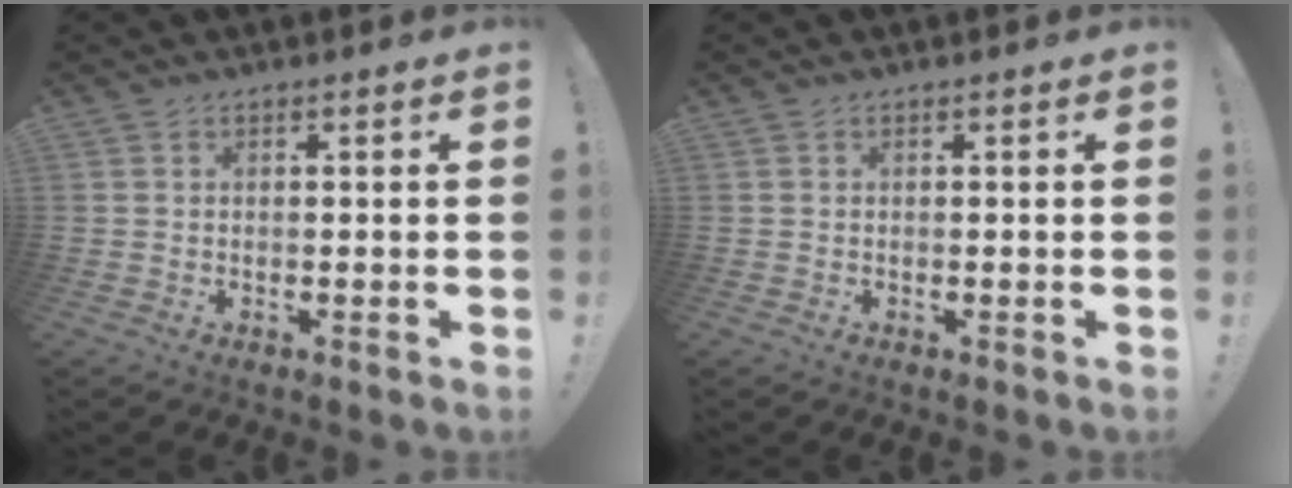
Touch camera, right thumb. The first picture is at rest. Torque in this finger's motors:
{"motor_torque": [-0.04, -0.04, -0.02, 0.02, 0.00]}